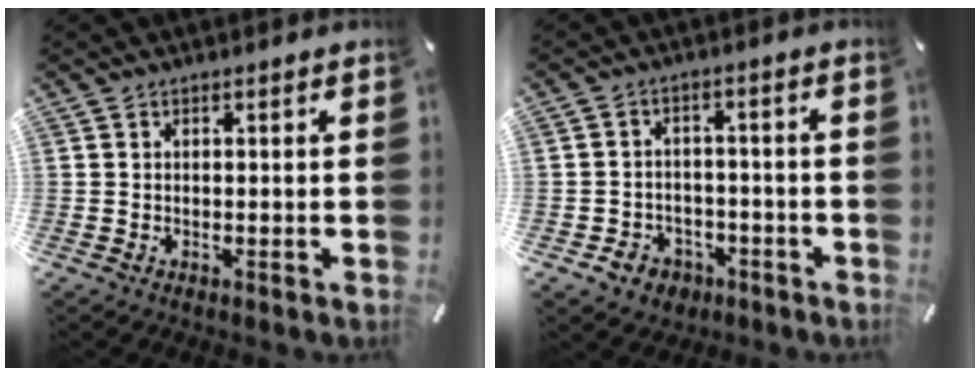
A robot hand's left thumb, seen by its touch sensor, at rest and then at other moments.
{"total": 5.0, "force": [-2.3, 4.4, 1.1], "torque": [-0.011, 0.013, -0.040]}